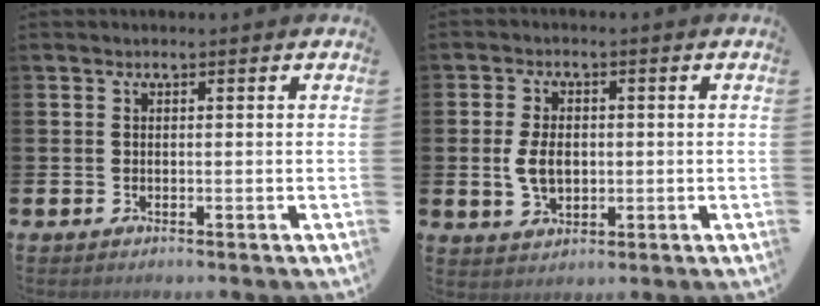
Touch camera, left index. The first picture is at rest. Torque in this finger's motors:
{"motor_torque": [1.22, 0.00, 0.49, 0.19]}